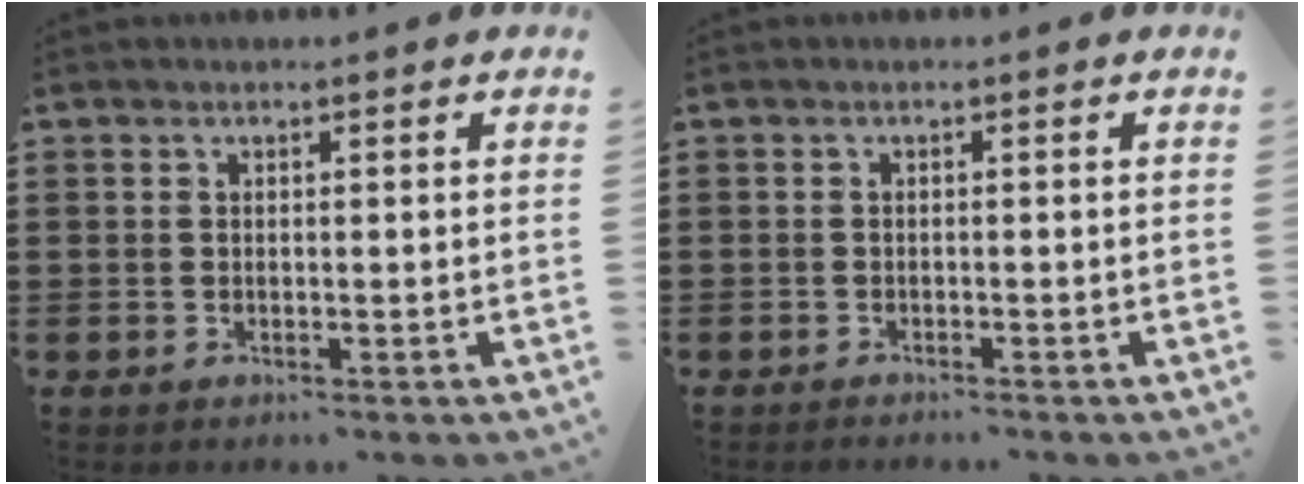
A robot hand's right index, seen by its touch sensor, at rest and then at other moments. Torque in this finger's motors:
{"motor_torque": [-1.07, 1.07, -0.33, -0.11]}